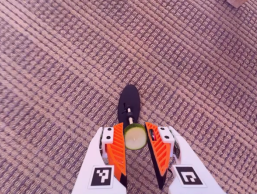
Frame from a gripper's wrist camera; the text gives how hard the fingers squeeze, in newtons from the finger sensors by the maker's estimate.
{"total": 10.0, "left": 10.7, "right": 9.4}